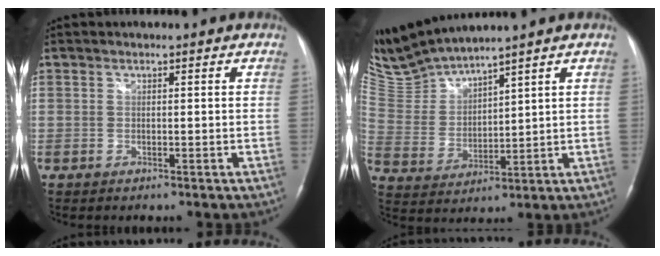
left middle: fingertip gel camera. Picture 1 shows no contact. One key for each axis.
{"total": 8.8, "fx": 8.6, "fy": -1.1, "fz": 1.5, "tx": -0.060, "ty": -0.001, "tz": 0.196}